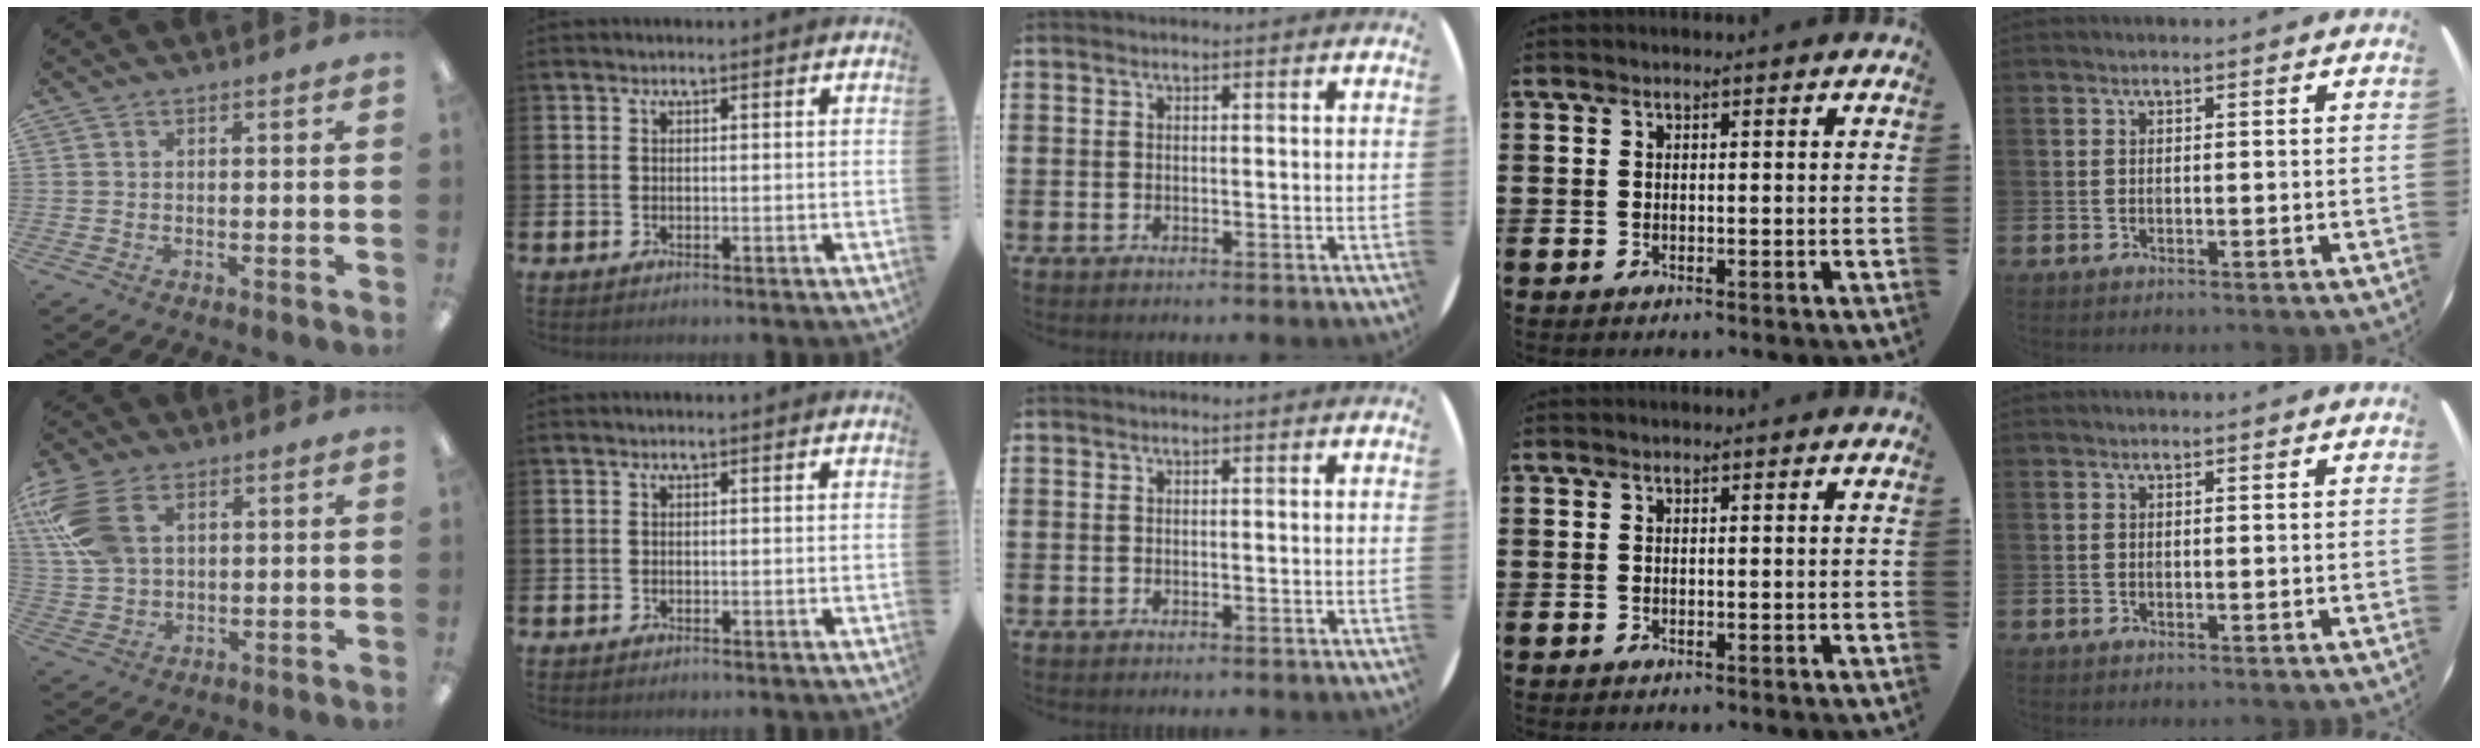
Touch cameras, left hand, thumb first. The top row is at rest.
{"thumb": {"total": 13.4, "force": [4.9, 8.7, 8.9], "torque": [-0.217, 0.004, 0.092]}}